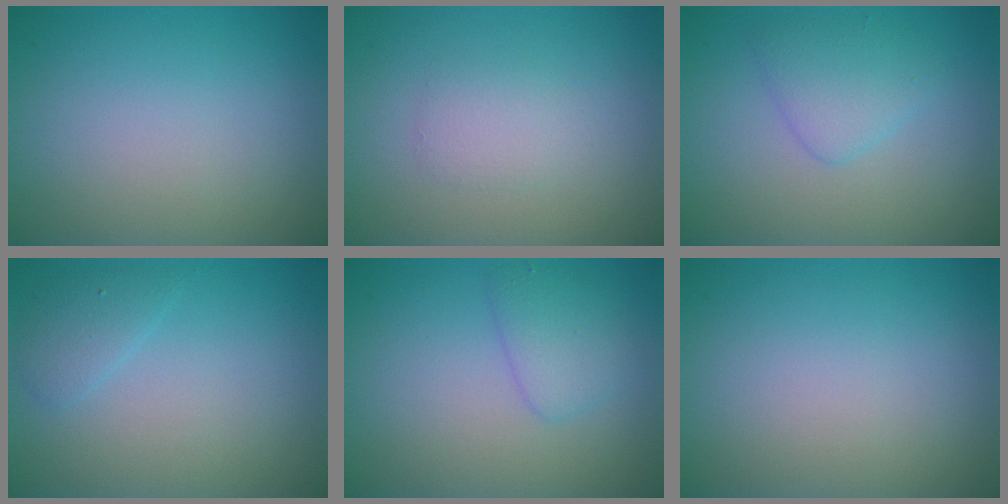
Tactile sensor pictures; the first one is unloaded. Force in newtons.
{"total": 1.6, "press": 1.6, "slide": 0.0}
{"total": 2.5, "press": 2.5, "slide": 0.1}
{"total": 1.5, "press": 1.5, "slide": 0.1}
{"total": 2.3, "press": 2.3, "slide": 0.2}
{"total": 0.0}